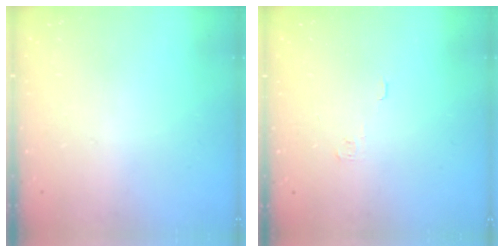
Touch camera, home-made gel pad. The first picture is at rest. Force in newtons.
{"total": 2.1, "press": 2.1, "slide": 0.3}